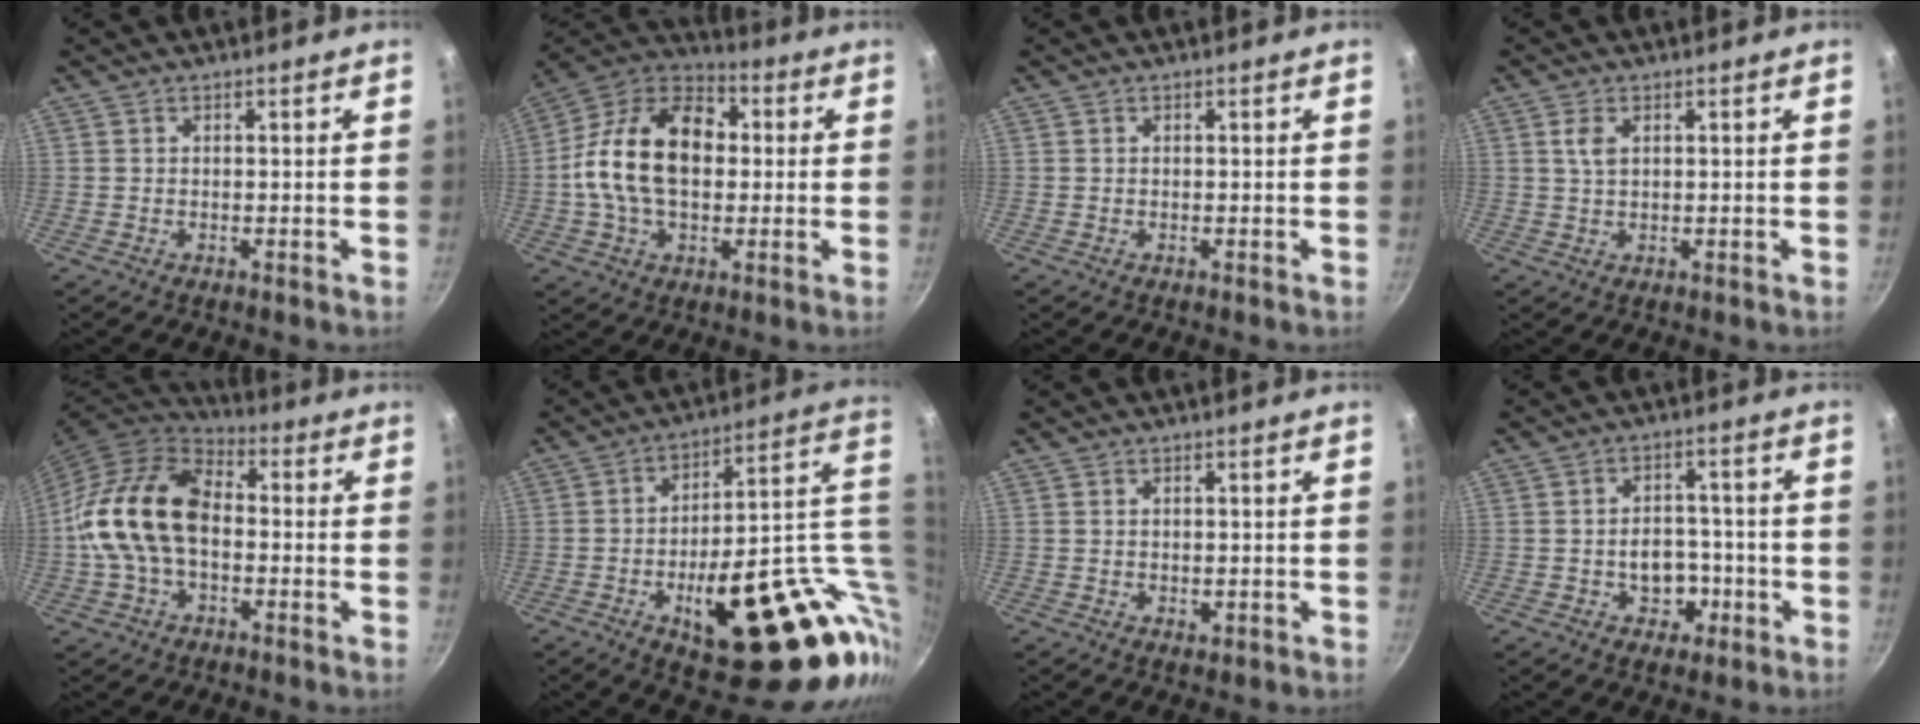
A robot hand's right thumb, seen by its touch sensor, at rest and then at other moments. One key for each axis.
{"total": 19.9, "fx": 0.9, "fy": 13.2, "fz": 14.9, "tx": -0.236, "ty": 0.033, "tz": -0.003}
{"total": 0.0}
{"total": 2.7, "fx": 0.9, "fy": 1.5, "fz": 2.0, "tx": -0.038, "ty": -0.003, "tz": 0.018}
{"total": 18.0, "fx": -0.9, "fy": 12.0, "fz": 13.4, "tx": -0.237, "ty": 0.039, "tz": -0.031}
{"total": 29.3, "fx": -1.7, "fy": 13.0, "fz": 26.2, "tx": -0.296, "ty": 0.011, "tz": 0.004}
{"total": 1.0, "fx": 0.2, "fy": 0.7, "fz": 0.7, "tx": -0.008, "ty": -0.001, "tz": 0.003}
{"total": 6.8, "fx": -2.0, "fy": 5.2, "fz": 3.8, "tx": -0.021, "ty": 0.018, "tz": -0.026}